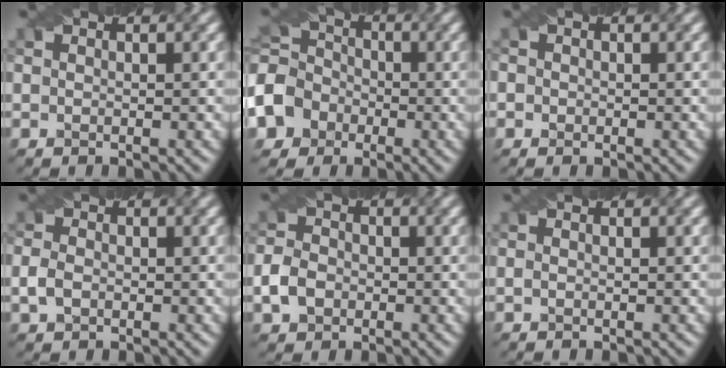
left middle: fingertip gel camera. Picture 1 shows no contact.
{"total": 7.1, "force": [-3.1, 5.8, 2.6], "torque": [-0.054, 0.001, -0.066]}
{"total": 0.8, "force": [-0.3, 0.7, -0.1], "torque": [0.011, -0.002, -0.009]}
{"total": 1.9, "force": [-0.7, 1.5, 1.0], "torque": [-0.020, -0.003, -0.014]}
{"total": 3.0, "force": [-1.2, 2.4, 1.3], "torque": [-0.026, 0.000, -0.025]}
{"total": 0.0}